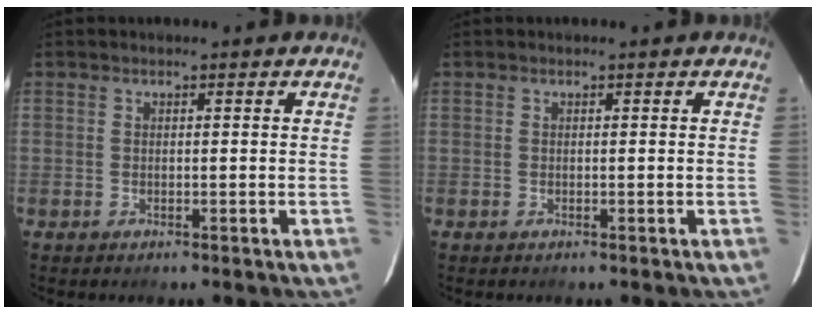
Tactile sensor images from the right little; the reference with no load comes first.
{"total": 0.0}